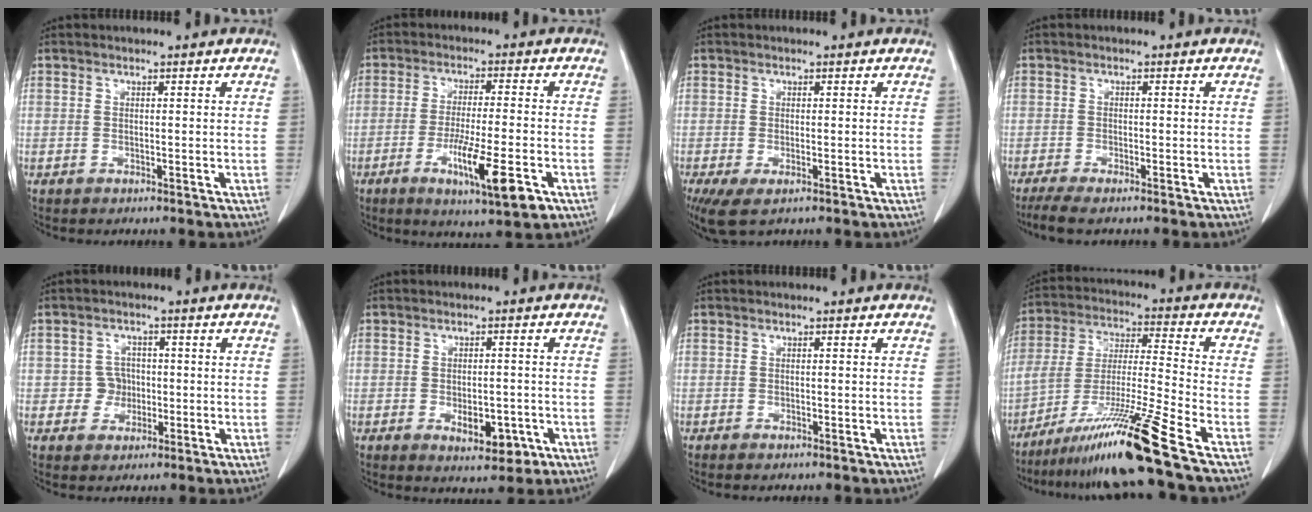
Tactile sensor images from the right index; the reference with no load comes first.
{"total": 10.8, "force": [-4.6, 0.8, 9.7], "torque": [-0.161, -0.025, -0.074]}
{"total": 4.6, "force": [-2.6, 1.6, 3.4], "torque": [-0.064, -0.015, -0.040]}
{"total": 4.1, "force": [-3.2, 0.4, 2.5], "torque": [-0.043, -0.010, -0.053]}
{"total": 3.4, "force": [-0.4, 3.3, 0.6], "torque": [0.002, 0.010, -0.003]}
{"total": 5.7, "force": [-2.1, 2.7, 4.6], "torque": [-0.060, -0.002, -0.018]}
{"total": 0.6, "force": [-0.5, 0.0, 0.3], "torque": [-0.012, -0.002, -0.008]}
{"total": 15.9, "force": [-11.2, -2.8, 10.9], "torque": [-0.214, -0.026, -0.203]}